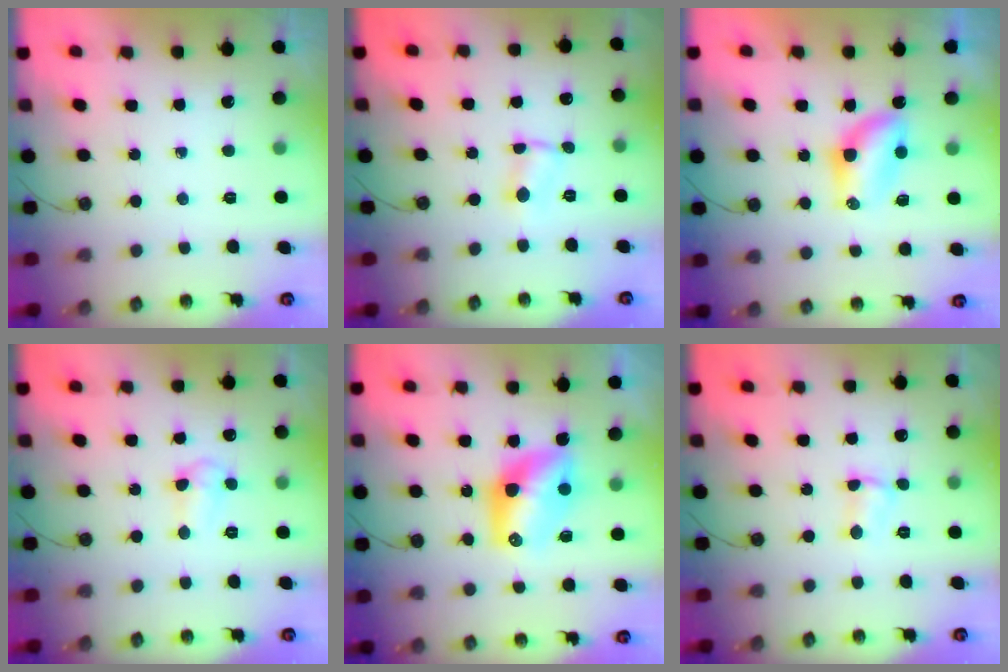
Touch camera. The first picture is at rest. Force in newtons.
{"total": 1.5, "press": 1.5, "slide": 0.2}
{"total": 8.0, "press": 7.3, "slide": 3.3}
{"total": 5.3, "press": 5.2, "slide": 0.6}
{"total": 10.5, "press": 10.4, "slide": 0.7}
{"total": 3.6, "press": 3.6, "slide": 0.5}